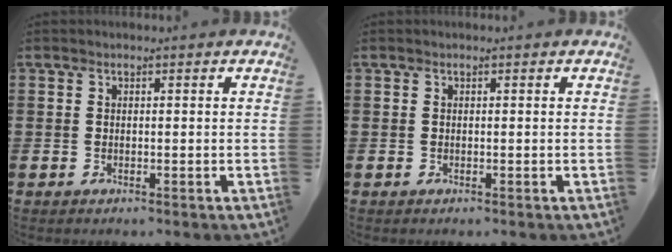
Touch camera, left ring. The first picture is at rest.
{"total": 0.0}